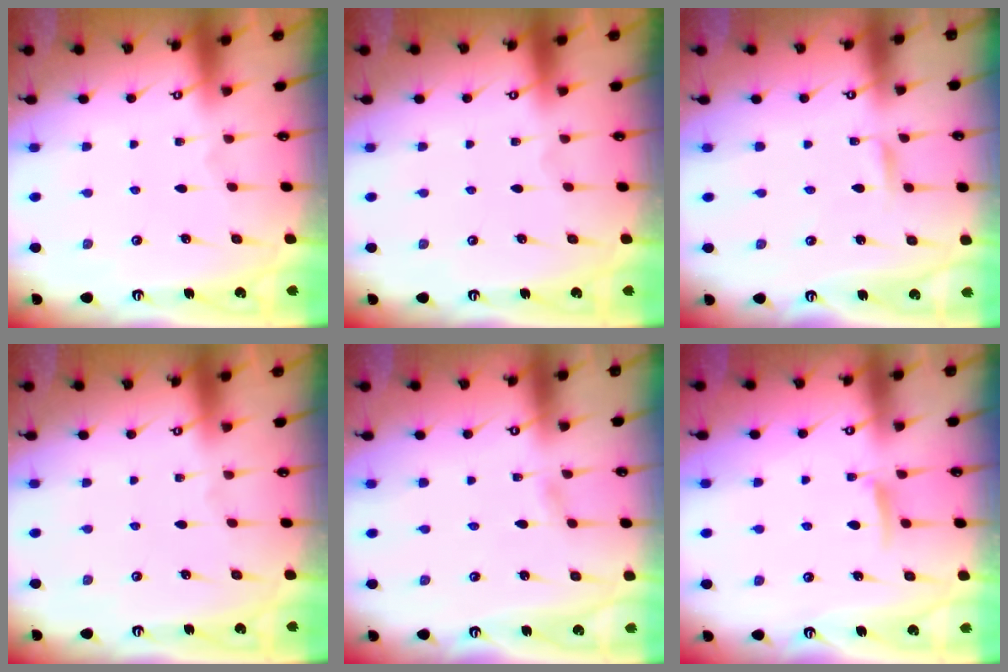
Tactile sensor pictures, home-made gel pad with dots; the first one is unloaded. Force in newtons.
{"total": 0.0}
{"total": 1.6, "press": 1.6, "slide": 0.2}
{"total": 0.0}
{"total": 1.1, "press": 1.1, "slide": 0.1}
{"total": 5.5, "press": 5.4, "slide": 0.7}